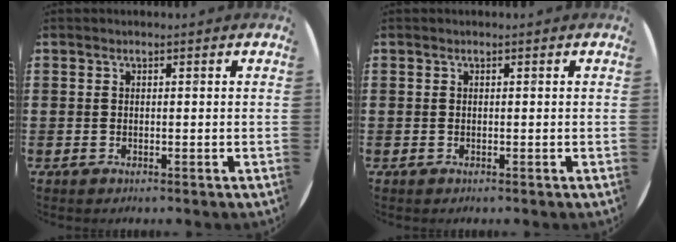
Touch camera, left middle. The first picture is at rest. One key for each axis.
{"total": 0.0}